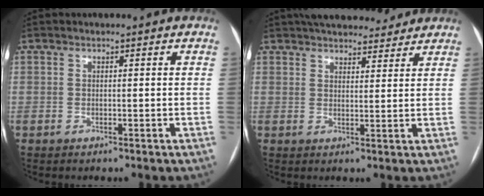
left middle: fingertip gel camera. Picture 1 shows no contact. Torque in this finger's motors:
{"motor_torque": [0.47, -0.69, 0.07, 0.01]}